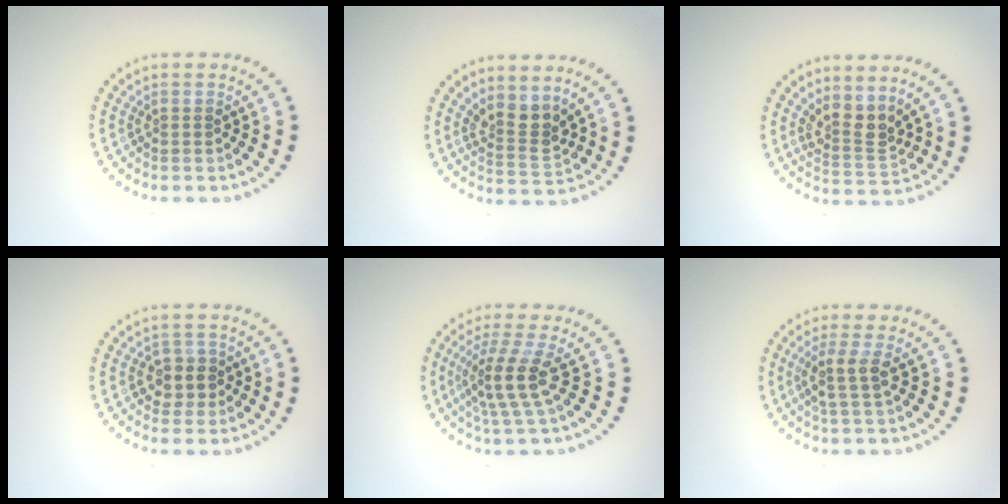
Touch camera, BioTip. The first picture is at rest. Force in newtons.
{"total": 2.8, "press": 2.1, "slide": 1.9}
{"total": 2.9, "press": 2.1, "slide": 2.0}
{"total": 2.3, "press": 2.1, "slide": 0.9}
{"total": 3.9, "press": 2.9, "slide": 2.6}
{"total": 2.4, "press": 1.9, "slide": 1.5}